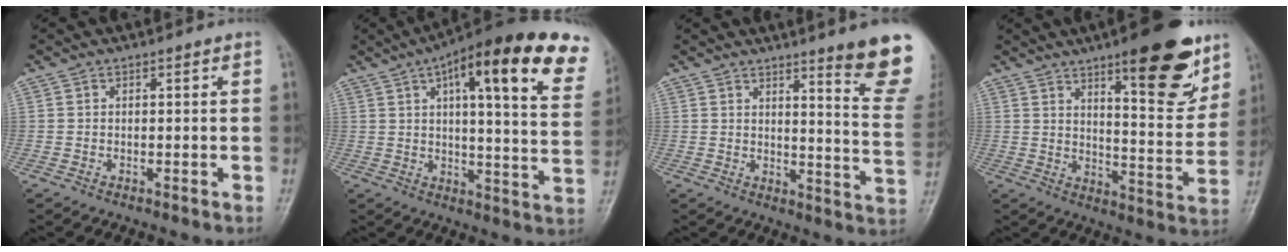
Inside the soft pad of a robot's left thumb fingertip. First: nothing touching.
{"total": 26.7, "force": [13.4, 7.3, 21.9], "torque": [-0.276, -0.006, 0.169]}
{"total": 13.5, "force": [9.8, 0.6, 9.4], "torque": [-0.093, -0.081, 0.118]}
{"total": 16.8, "force": [10.2, 5.0, 12.4], "torque": [-0.131, -0.061, 0.150]}